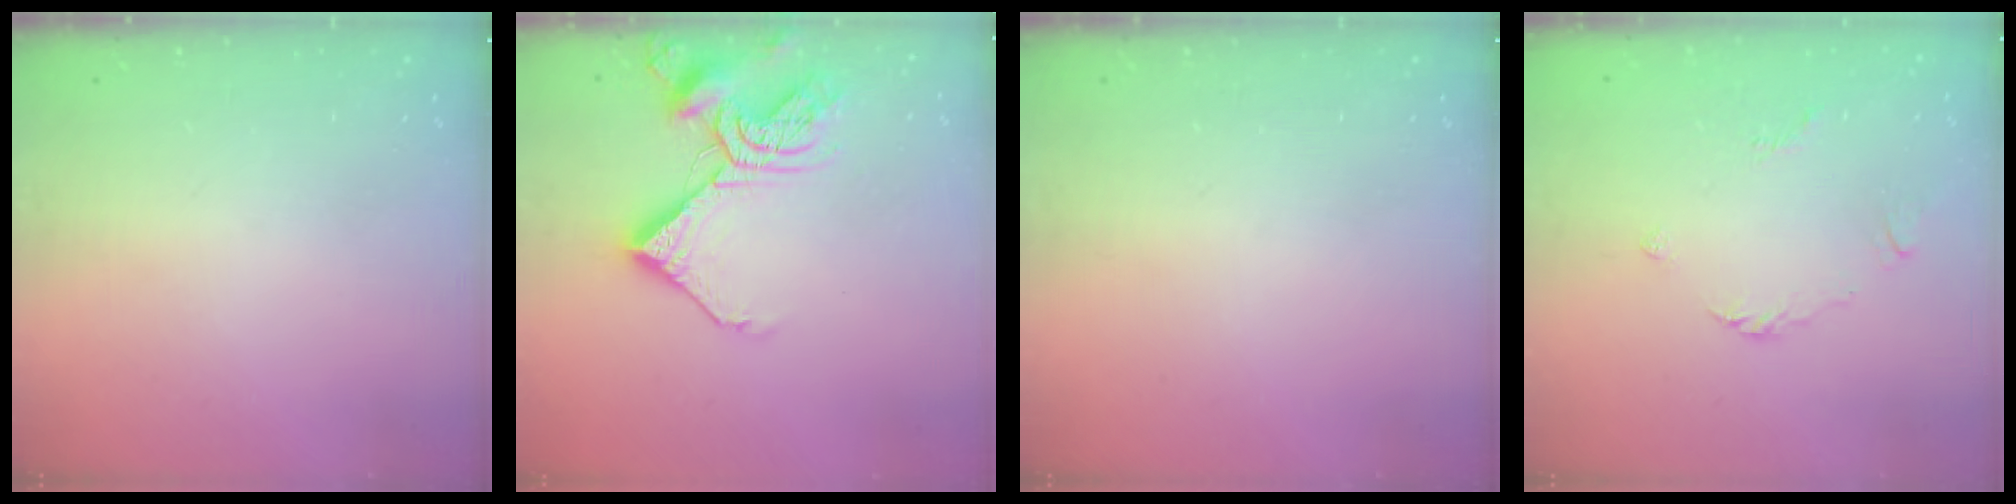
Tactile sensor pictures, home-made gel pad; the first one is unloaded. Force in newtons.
{"total": 11.3, "press": 11.2, "slide": 1.5}
{"total": 0.0}
{"total": 3.4, "press": 3.3, "slide": 0.7}